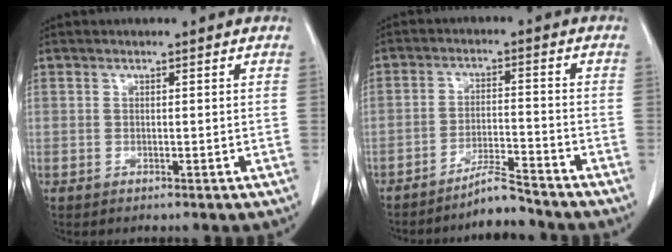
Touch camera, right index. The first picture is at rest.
{"total": 5.3, "force": [-5.0, -0.5, 1.7], "torque": [-0.031, -0.014, -0.088]}